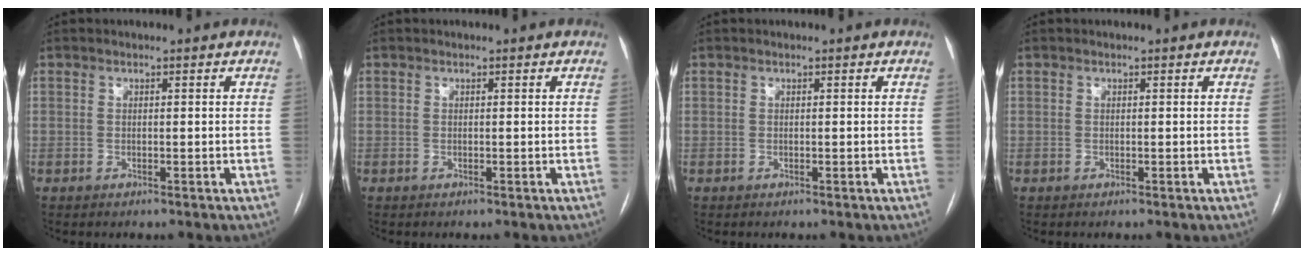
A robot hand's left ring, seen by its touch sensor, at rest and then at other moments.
{"total": 0.0}
{"total": 0.0}
{"total": 0.0}